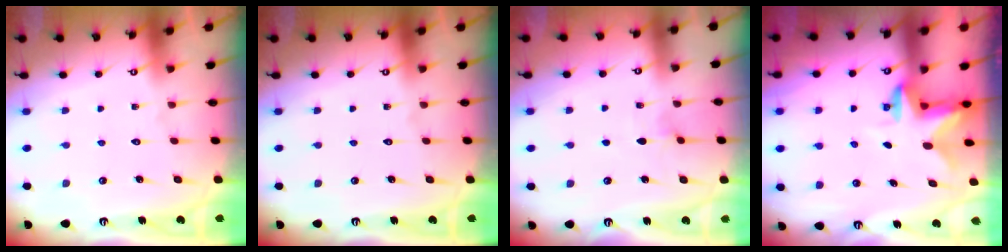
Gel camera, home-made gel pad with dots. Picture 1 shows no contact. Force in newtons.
{"total": 0.0}
{"total": 4.6, "press": 4.3, "slide": 1.4}
{"total": 2.6, "press": 2.6, "slide": 0.4}